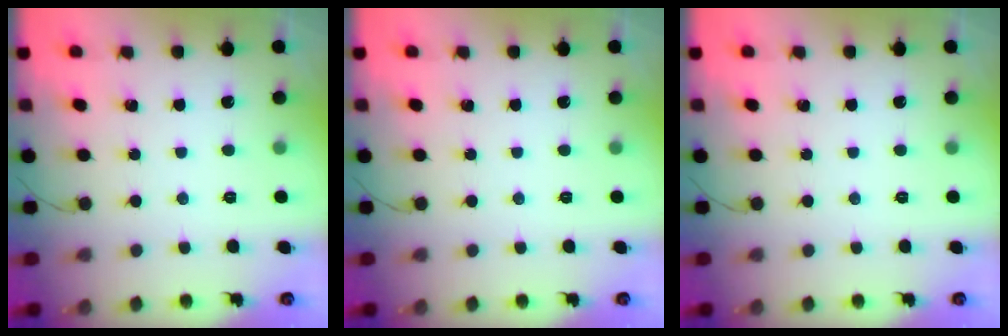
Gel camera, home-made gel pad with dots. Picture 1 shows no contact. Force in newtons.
{"total": 0.0}
{"total": 0.0}